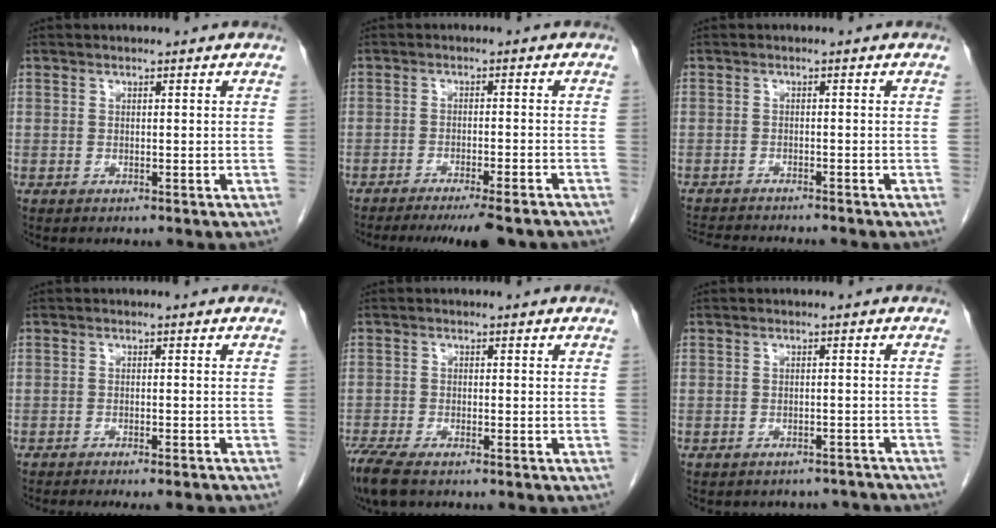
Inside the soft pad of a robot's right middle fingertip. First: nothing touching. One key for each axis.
{"total": 10.3, "fx": -8.9, "fy": 0.7, "fz": 5.2, "tx": -0.058, "ty": -0.021, "tz": -0.122}
{"total": 9.4, "fx": -8.7, "fy": 0.9, "fz": 3.4, "tx": -0.049, "ty": -0.007, "tz": -0.125}
{"total": 9.0, "fx": -8.1, "fy": 1.2, "fz": 3.7, "tx": -0.042, "ty": -0.012, "tz": -0.100}
{"total": 6.8, "fx": -5.3, "fy": 1.8, "fz": 3.9, "tx": -0.076, "ty": -0.016, "tz": -0.091}
{"total": 7.7, "fx": -7.1, "fy": 2.9, "fz": 0.5, "tx": -0.004, "ty": 0.018, "tz": -0.071}